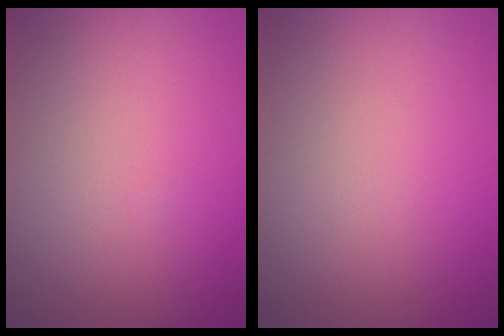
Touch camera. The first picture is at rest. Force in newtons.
{"total": 0.0}